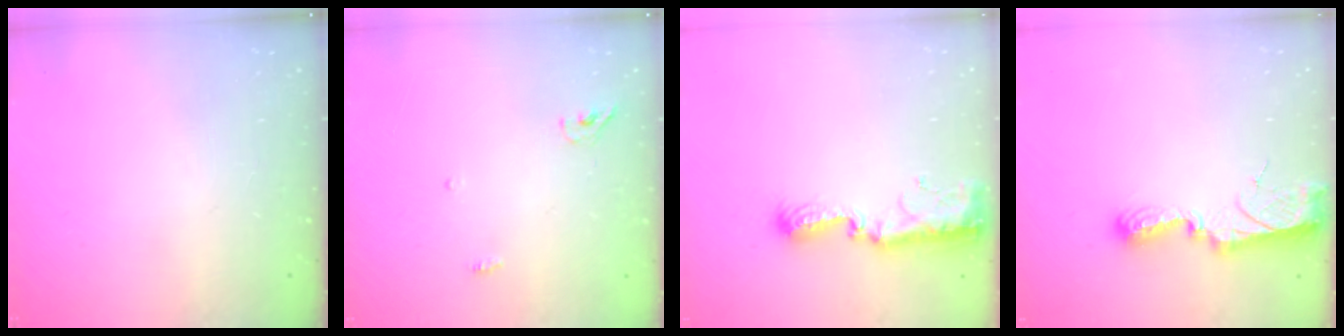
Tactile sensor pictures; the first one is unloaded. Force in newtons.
{"total": 3.9, "press": 3.7, "slide": 1.2}
{"total": 12.8, "press": 11.4, "slide": 5.9}
{"total": 9.8, "press": 9.7, "slide": 0.9}